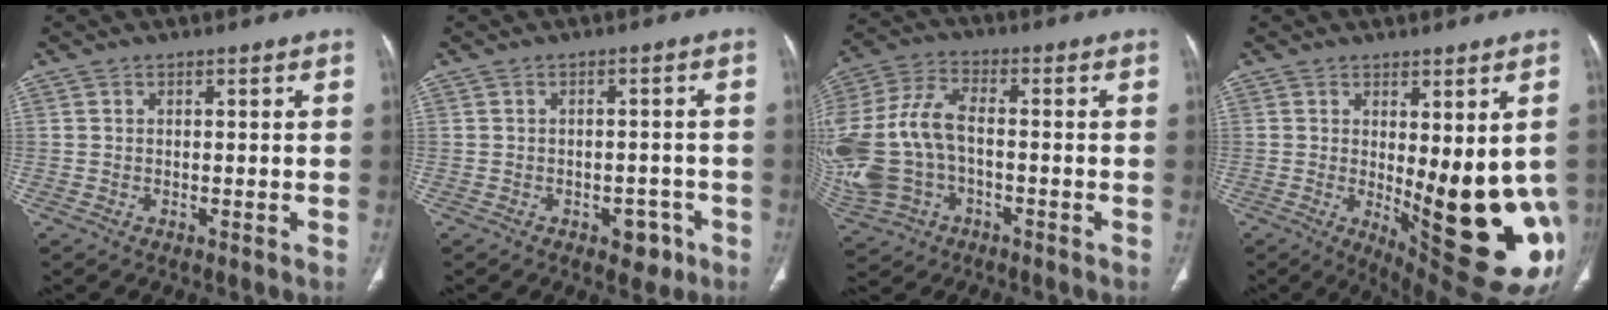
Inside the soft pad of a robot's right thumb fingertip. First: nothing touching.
{"total": 4.2, "force": [-2.3, 2.6, 2.3], "torque": [-0.011, 0.016, -0.025]}
{"total": 18.2, "force": [-2.1, 11.6, 13.9], "torque": [-0.344, 0.019, -0.030]}
{"total": 18.7, "force": [-2.4, 5.9, 17.6], "torque": [-0.194, -0.031, -0.004]}